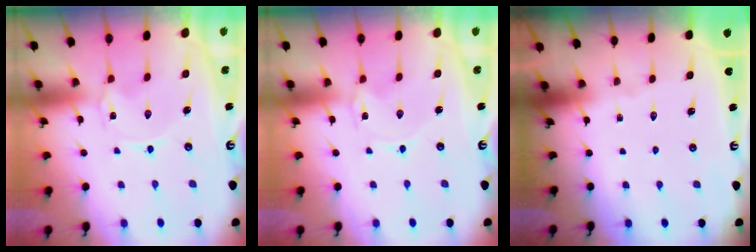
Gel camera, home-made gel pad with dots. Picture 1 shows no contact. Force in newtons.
{"total": 0.0}
{"total": 0.0}